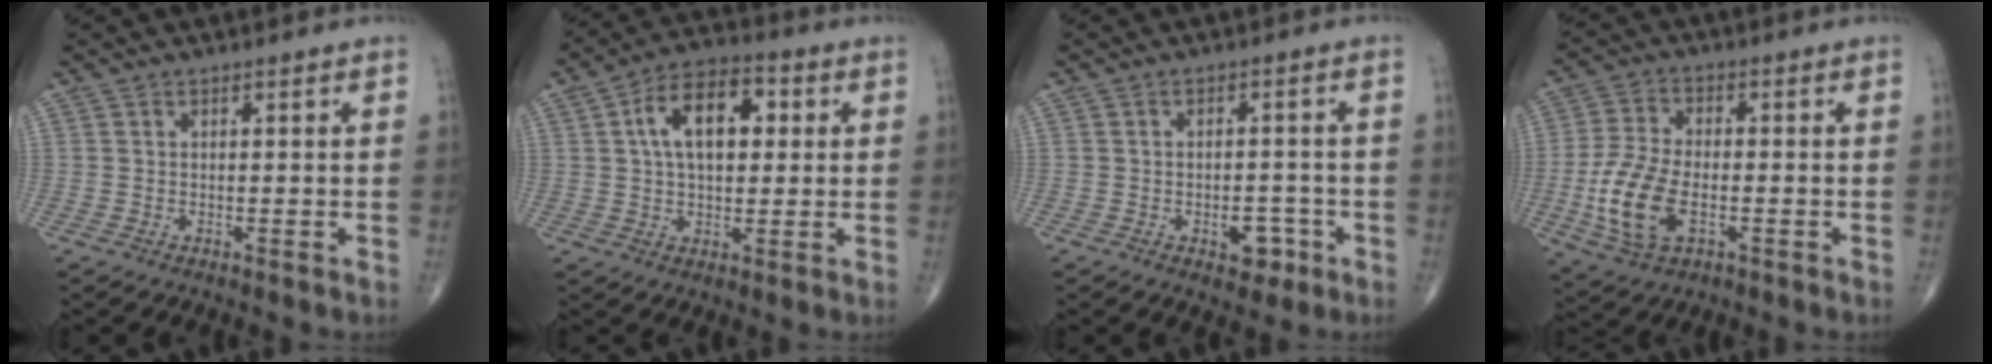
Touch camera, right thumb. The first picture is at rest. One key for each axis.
{"total": 12.3, "fx": 2.6, "fy": 7.1, "fz": 9.7, "tx": -0.145, "ty": 0.019, "tz": 0.034}
{"total": 4.8, "fx": -2.1, "fy": 2.8, "fz": 3.2, "tx": -0.023, "ty": 0.014, "tz": -0.025}
{"total": 12.3, "fx": -3.0, "fy": 6.6, "fz": 9.9, "tx": -0.211, "ty": 0.006, "tz": -0.056}